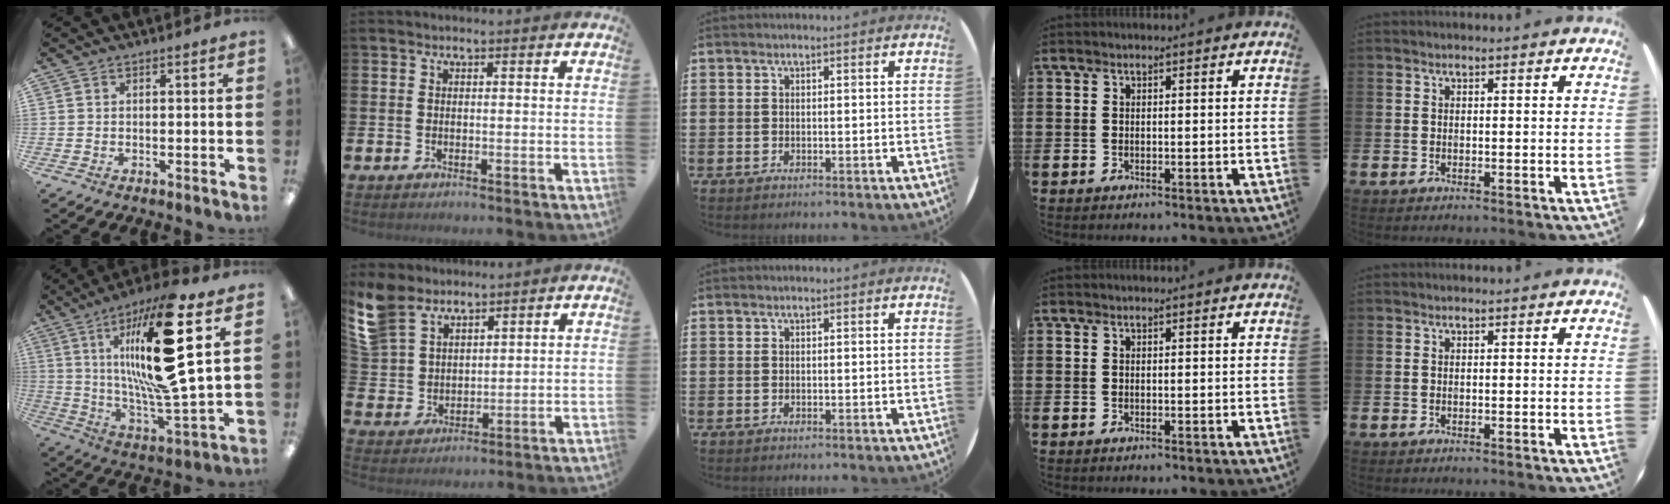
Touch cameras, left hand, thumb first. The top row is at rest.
{"thumb": {"total": 25.3, "force": [8.9, 5.9, 22.9], "torque": [-0.416, -0.042, 0.129]}, "index": {"total": 8.3, "force": [7.0, 4.0, 1.9], "torque": [-0.069, -0.023, 0.134]}}